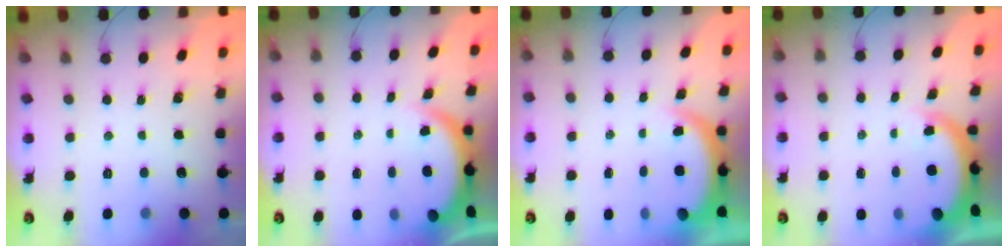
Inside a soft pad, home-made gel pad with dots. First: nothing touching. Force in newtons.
{"total": 3.8, "press": 3.8, "slide": 0.2}
{"total": 5.5, "press": 5.5, "slide": 0.5}
{"total": 3.9, "press": 3.9, "slide": 0.6}